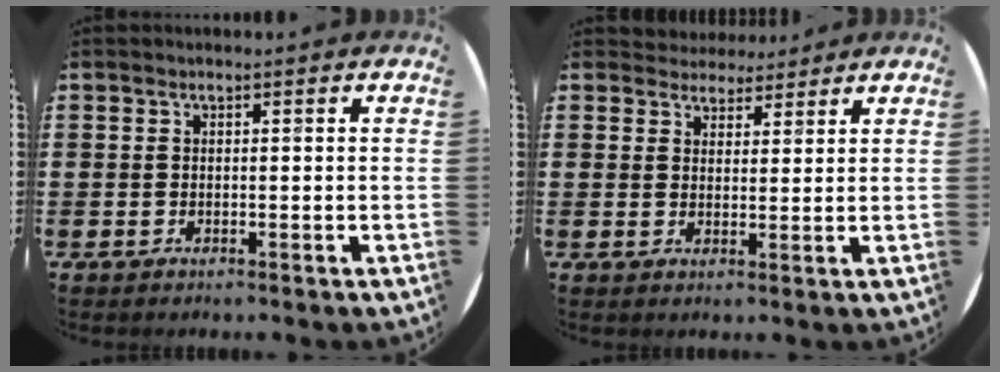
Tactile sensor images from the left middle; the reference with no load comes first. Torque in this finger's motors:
{"motor_torque": [0.38, -0.40, -0.01, 0.00]}